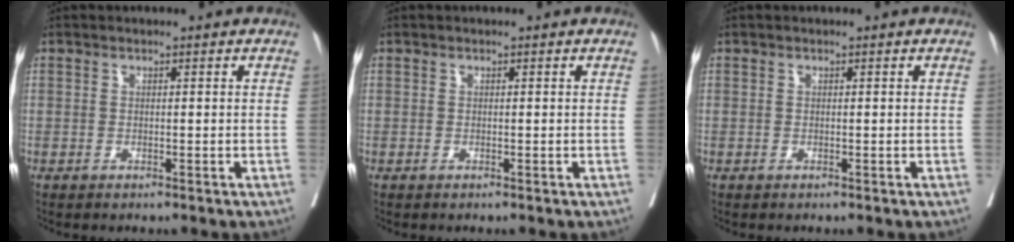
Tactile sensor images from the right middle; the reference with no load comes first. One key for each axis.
{"total": 0.0}
{"total": 0.0}